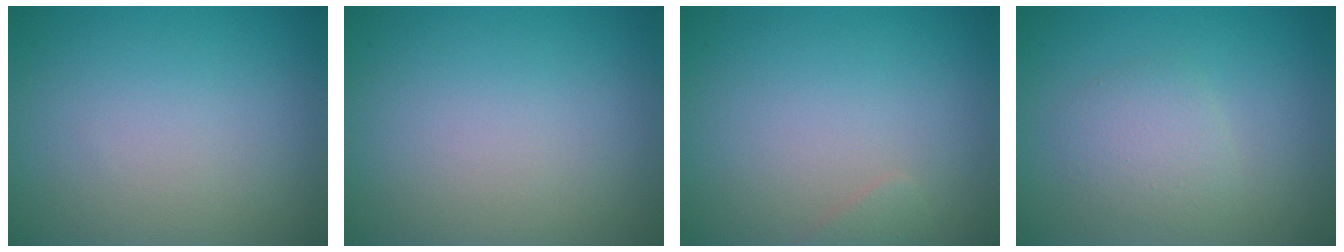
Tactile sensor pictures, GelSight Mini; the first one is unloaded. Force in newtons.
{"total": 0.0}
{"total": 0.8, "press": 0.8, "slide": 0.0}
{"total": 2.3, "press": 2.3, "slide": 0.2}